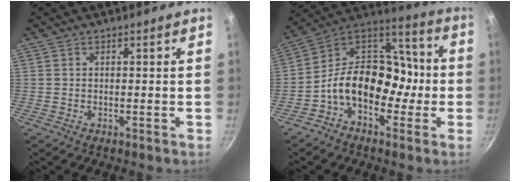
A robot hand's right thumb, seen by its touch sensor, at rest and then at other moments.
{"total": 16.4, "force": [-4.3, 11.7, 10.6], "torque": [-0.115, 0.068, -0.100]}